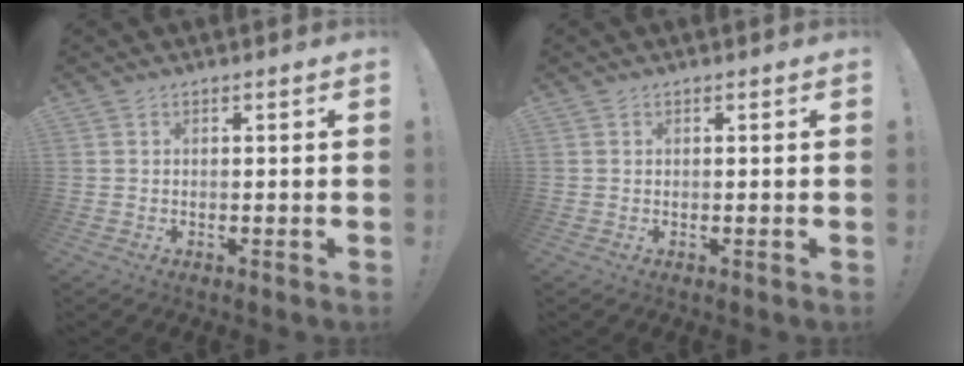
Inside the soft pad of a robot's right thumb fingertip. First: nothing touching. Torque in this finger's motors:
{"motor_torque": [-0.01, 0.15, -0.04, 0.06, 0.04]}